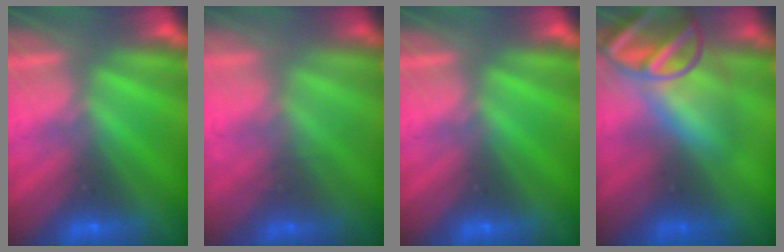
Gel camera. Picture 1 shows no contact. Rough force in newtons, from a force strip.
{"total": 1.6}
{"total": 0.0}
{"total": 8.7}